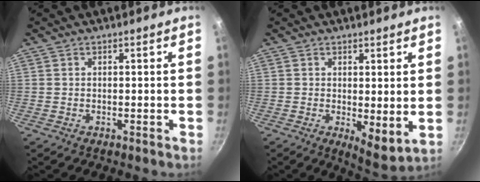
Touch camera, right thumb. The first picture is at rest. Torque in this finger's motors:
{"motor_torque": [-0.45, -0.04, -0.06, -0.03, 0.07]}